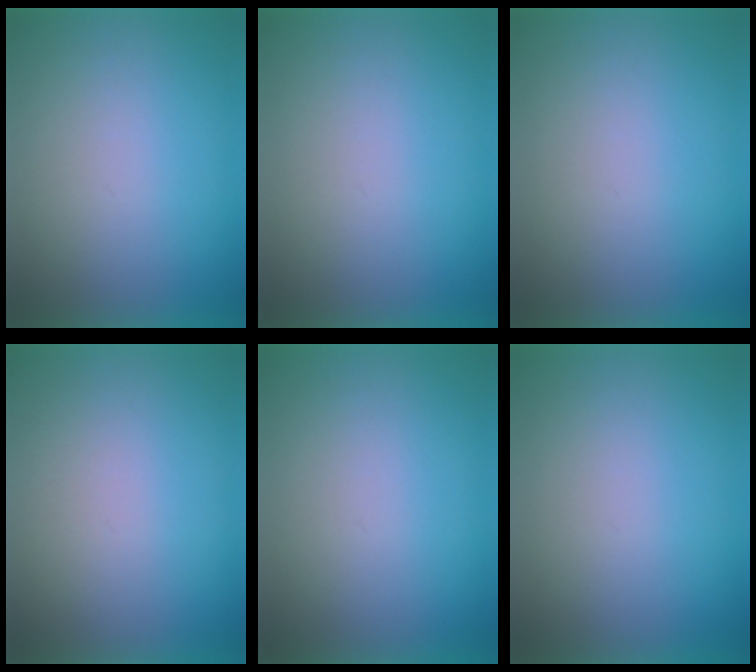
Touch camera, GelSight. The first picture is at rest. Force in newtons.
{"total": 0.0}
{"total": 0.0}
{"total": 2.0}
{"total": 0.0}
{"total": 0.0}